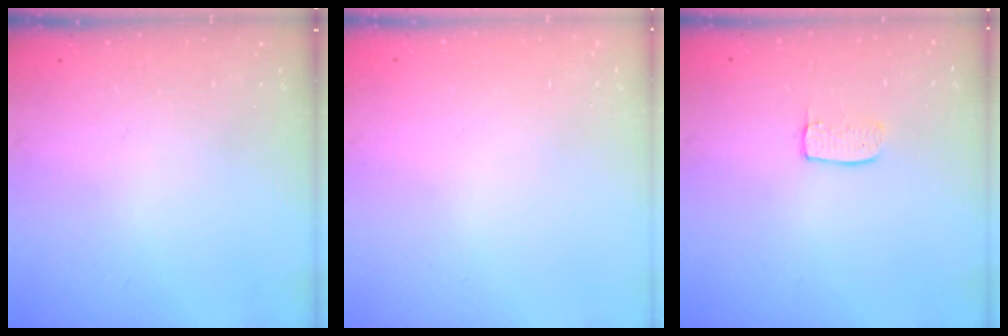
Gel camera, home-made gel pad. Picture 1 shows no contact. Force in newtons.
{"total": 0.0}
{"total": 5.8, "press": 5.8, "slide": 0.3}